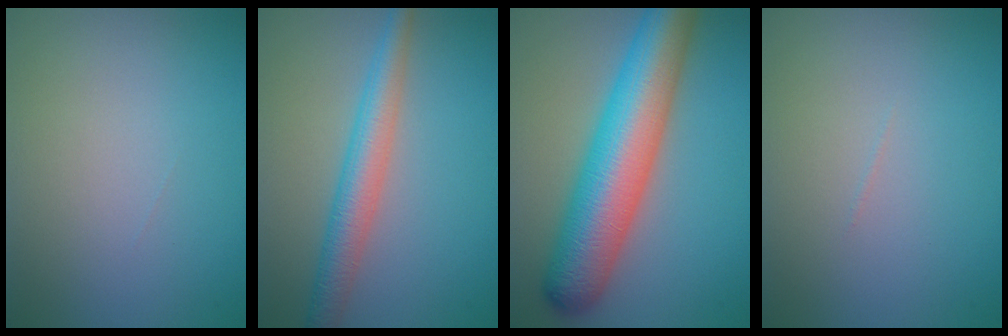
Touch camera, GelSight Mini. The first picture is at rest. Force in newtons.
{"total": 4.0, "press": 4.0, "slide": 0.1}
{"total": 10.7, "press": 10.7, "slide": 0.3}
{"total": 0.0}